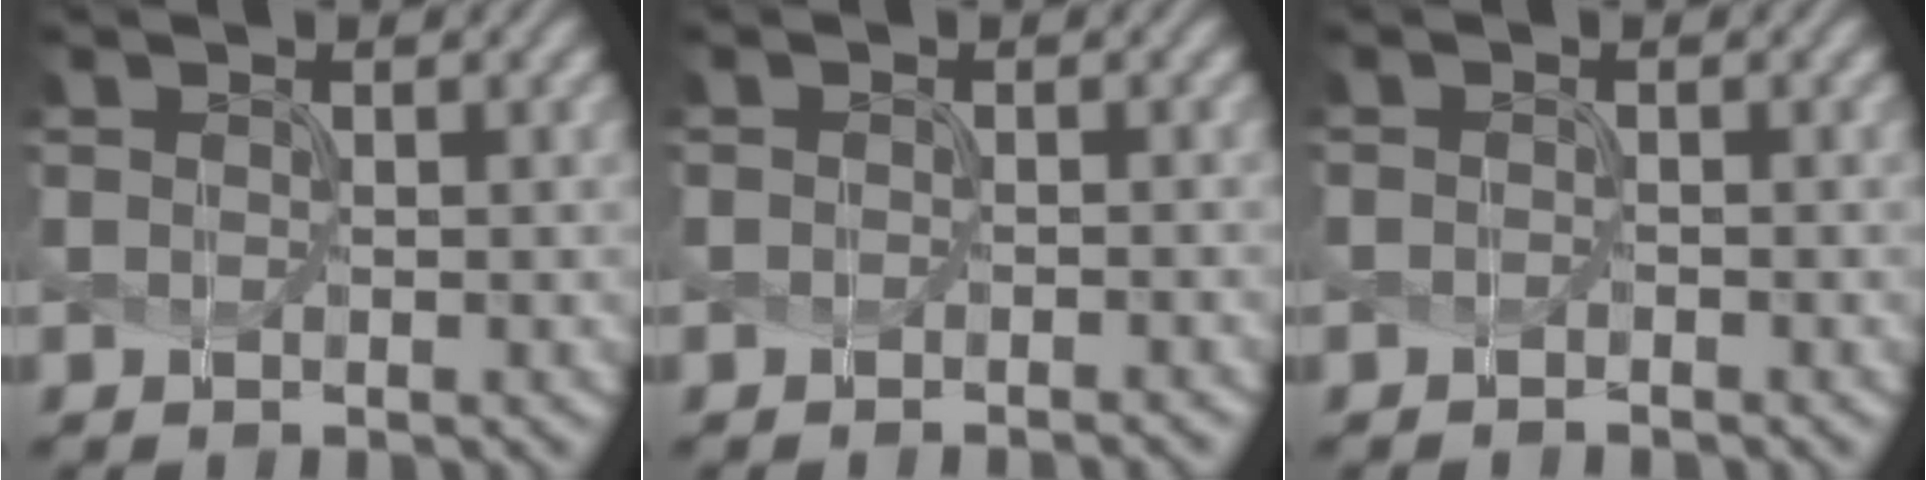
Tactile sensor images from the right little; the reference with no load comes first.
{"total": 1.2, "force": [-0.7, 0.5, 0.9], "torque": [0.001, -0.002, -0.012]}
{"total": 0.6, "force": [-0.4, 0.2, 0.3], "torque": [-0.002, -0.003, -0.009]}